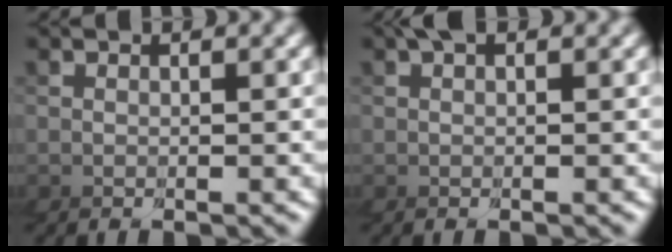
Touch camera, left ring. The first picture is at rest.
{"total": 1.1, "force": [0.1, 0.5, 0.9], "torque": [-0.020, 0.001, 0.000]}